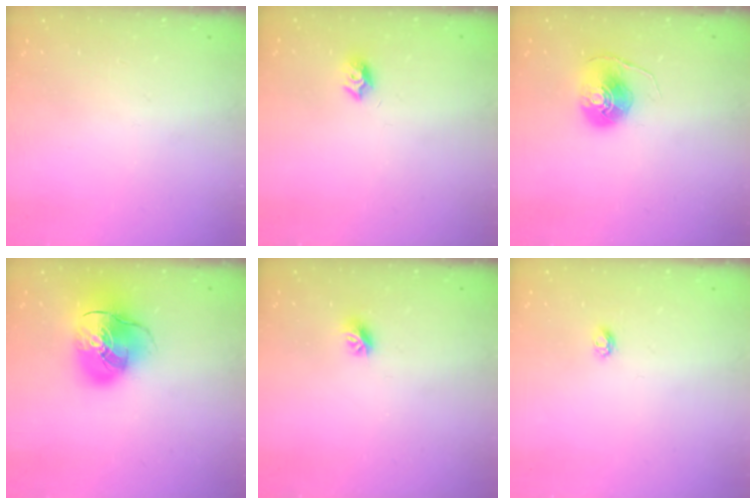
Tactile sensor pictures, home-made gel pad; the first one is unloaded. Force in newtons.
{"total": 7.6, "press": 7.6, "slide": 0.7}
{"total": 8.5, "press": 8.4, "slide": 0.3}
{"total": 18.6, "press": 18.3, "slide": 3.1}
{"total": 7.4, "press": 7.4, "slide": 0.7}
{"total": 4.2, "press": 4.1, "slide": 0.4}